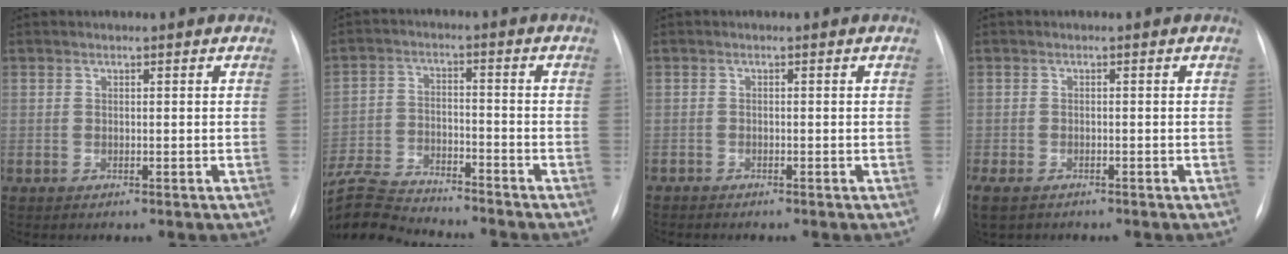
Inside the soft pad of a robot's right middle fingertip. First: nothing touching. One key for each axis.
{"total": 13.2, "fx": -12.6, "fy": 1.2, "fz": 3.7, "tx": -0.079, "ty": 0.003, "tz": -0.224}
{"total": 0.8, "fx": -0.8, "fy": 0.1, "fz": 0.1, "tx": -0.003, "ty": -0.002, "tz": -0.015}
{"total": 4.7, "fx": -3.5, "fy": 2.2, "fz": 2.3, "tx": -0.045, "ty": -0.012, "tz": -0.053}